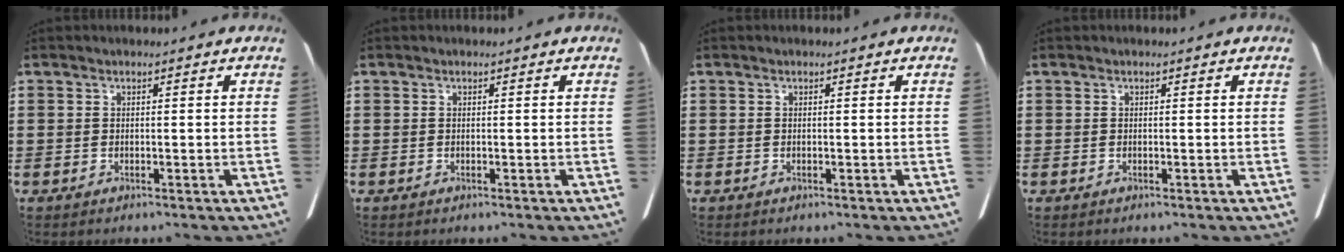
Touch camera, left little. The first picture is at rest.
{"total": 0.0}
{"total": 0.0}
{"total": 0.0}